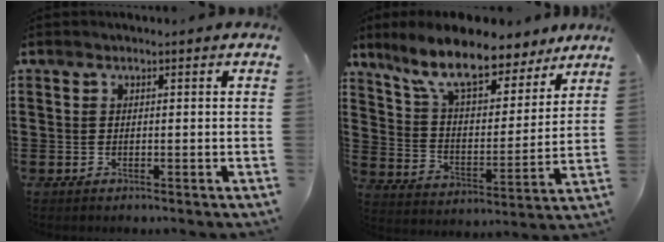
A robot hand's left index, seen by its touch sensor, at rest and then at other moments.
{"total": 11.1, "force": [9.0, 2.5, 5.9], "torque": [-0.141, -0.041, 0.157]}